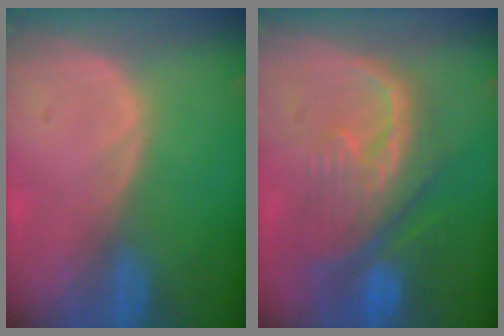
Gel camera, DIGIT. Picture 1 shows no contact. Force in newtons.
{"total": 10.3, "press": 9.1, "slide": 4.7}